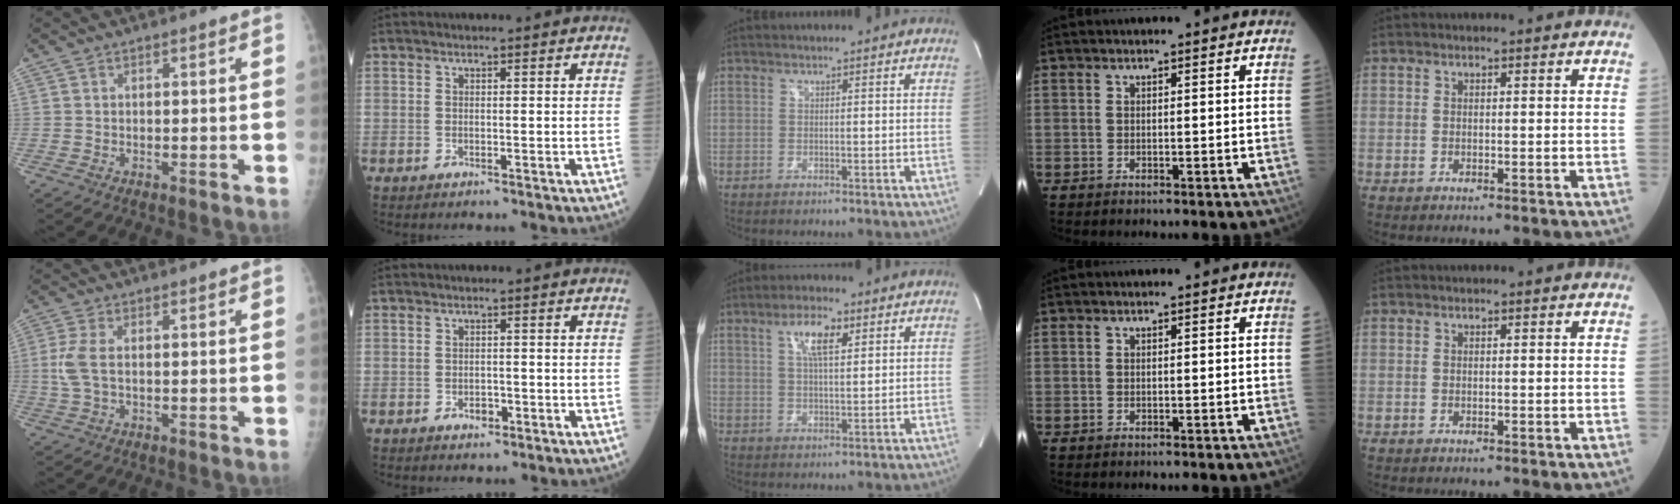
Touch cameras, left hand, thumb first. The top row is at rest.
{"thumb": {"total": 4.3, "force": [0.0, 2.2, 3.7], "torque": [-0.109, 0.005, -0.002]}, "index": {"total": 1.7, "force": [-1.0, 1.0, 0.9], "torque": [-0.011, 0.003, -0.012]}, "middle": {"total": 6.0, "force": [2.8, 1.5, 5.1], "torque": [-0.095, 0.006, 0.050]}}